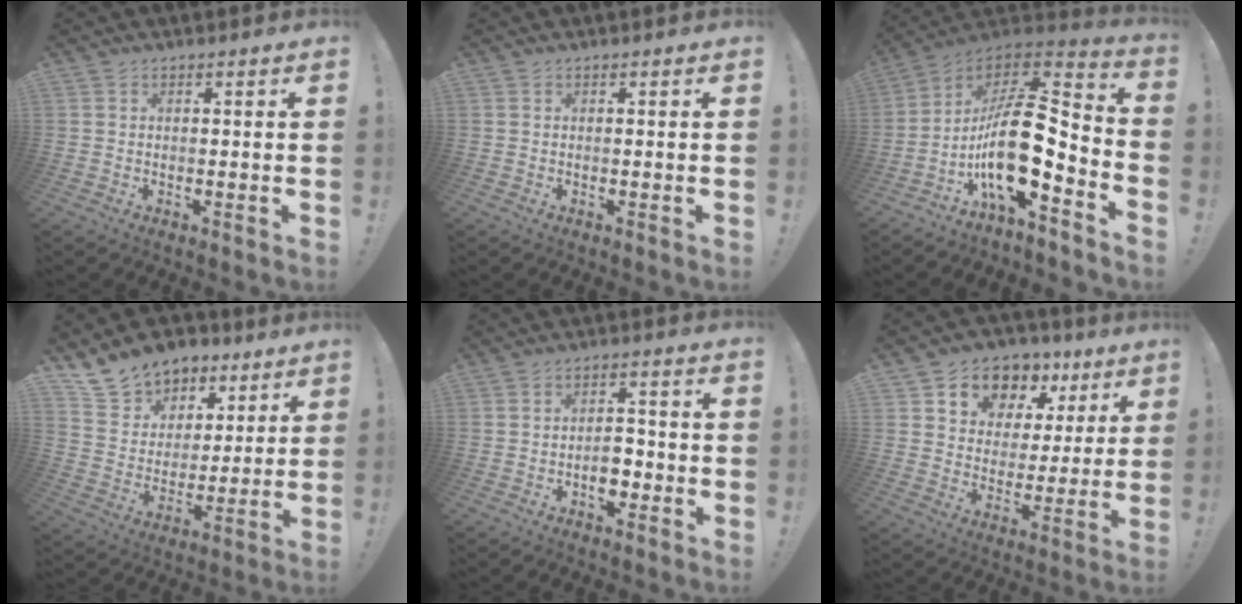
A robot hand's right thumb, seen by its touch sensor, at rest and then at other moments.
{"total": 0.0}
{"total": 19.5, "force": [-4.1, 8.0, 17.3], "torque": [-0.326, 0.011, -0.066]}
{"total": 13.3, "force": [9.3, 9.1, 2.9], "torque": [-0.051, -0.067, 0.184]}
{"total": 6.7, "force": [-2.5, 4.1, 4.6], "torque": [-0.073, 0.012, -0.045]}
{"total": 10.7, "force": [6.2, 8.2, 3.1], "torque": [-0.041, -0.048, 0.119]}